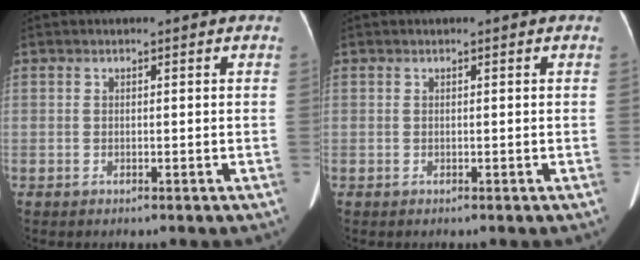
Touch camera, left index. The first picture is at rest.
{"total": 0.0}